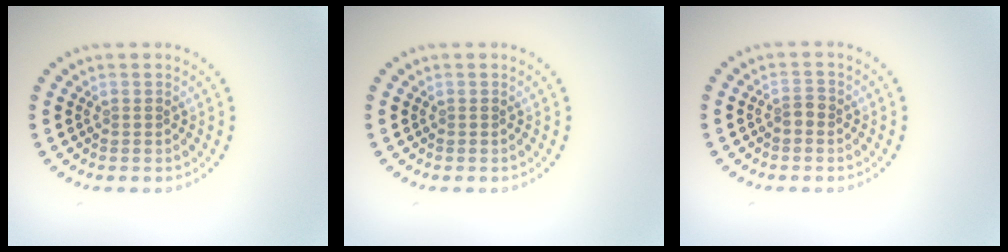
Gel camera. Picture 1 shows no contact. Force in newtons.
{"total": 0.0}
{"total": 1.0, "press": 1.0, "slide": 0.2}